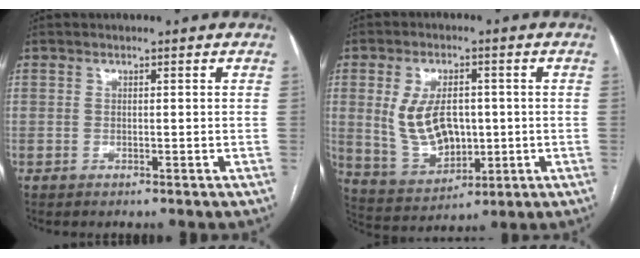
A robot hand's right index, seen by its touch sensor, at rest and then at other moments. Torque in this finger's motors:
{"motor_torque": [0.47, -0.03, 0.35, 0.09]}